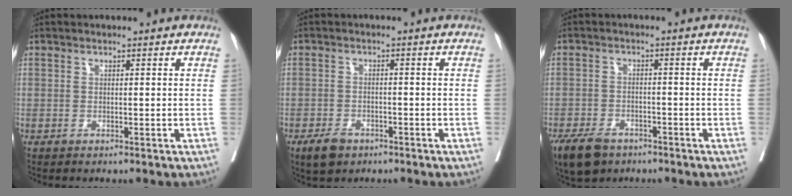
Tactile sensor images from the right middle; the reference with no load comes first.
{"total": 3.6, "force": [-2.4, 2.0, 1.7], "torque": [-0.034, -0.001, -0.036]}
{"total": 7.2, "force": [-5.2, 3.9, 3.2], "torque": [-0.060, -0.005, -0.086]}